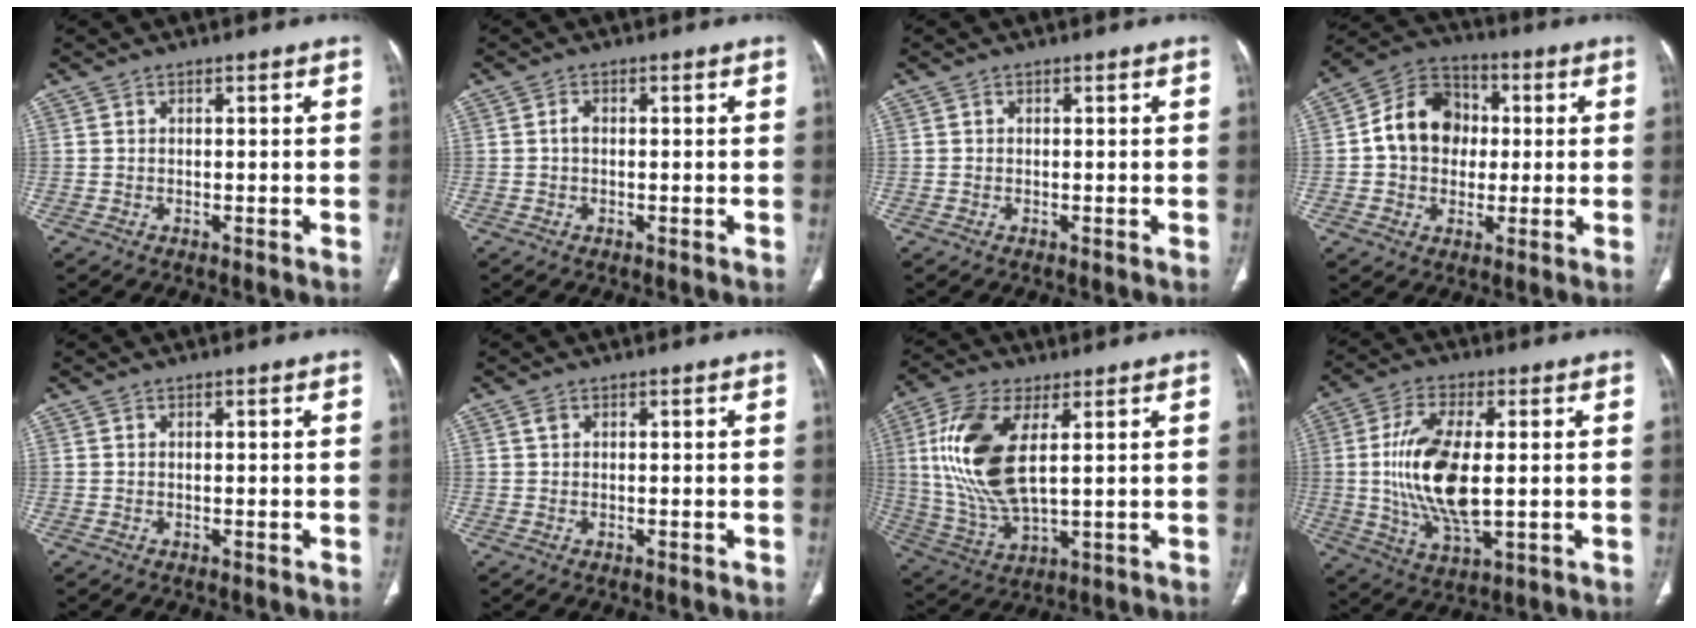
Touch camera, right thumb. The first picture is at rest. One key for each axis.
{"total": 1.2, "fx": -0.1, "fy": 0.8, "fz": 0.9, "tx": -0.013, "ty": 0.003, "tz": -0.005}
{"total": 0.0}
{"total": 12.9, "fx": 0.8, "fy": 10.6, "fz": 7.3, "tx": -0.089, "ty": 0.024, "tz": 0.003}
{"total": 0.0}
{"total": 0.8, "fx": 0.4, "fy": 0.5, "fz": 0.5, "tx": -0.010, "ty": 0.005, "tz": 0.008}
{"total": 16.7, "fx": 3.8, "fy": 7.5, "fz": 14.4, "tx": -0.312, "ty": -0.012, "tz": 0.083}
{"total": 15.4, "fx": 0.4, "fy": 6.6, "fz": 13.9, "tx": -0.280, "ty": -0.012, "tz": 0.014}